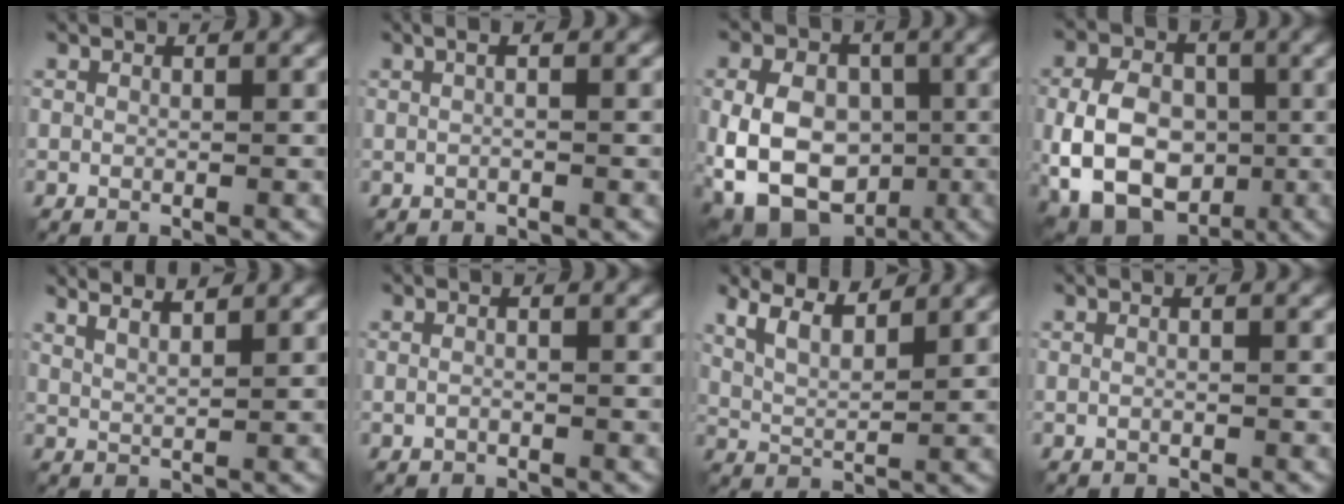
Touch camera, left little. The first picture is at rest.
{"total": 2.7, "force": [0.7, 1.2, 2.4], "torque": [-0.023, 0.018, -0.007]}
{"total": 11.0, "force": [-2.5, 8.0, 7.1], "torque": [-0.104, 0.001, -0.053]}
{"total": 9.6, "force": [-2.1, 6.8, 6.5], "torque": [-0.108, -0.003, -0.042]}
{"total": 4.3, "force": [3.3, 1.0, 2.5], "torque": [-0.019, 0.016, 0.031]}
{"total": 0.9, "force": [-0.1, 0.4, 0.8], "torque": [-0.010, -0.006, -0.004]}
{"total": 5.1, "force": [3.6, 1.5, 3.2], "torque": [-0.061, 0.011, 0.052]}
{"total": 0.6, "force": [-0.1, 0.2, 0.6], "torque": [-0.007, -0.004, -0.003]}